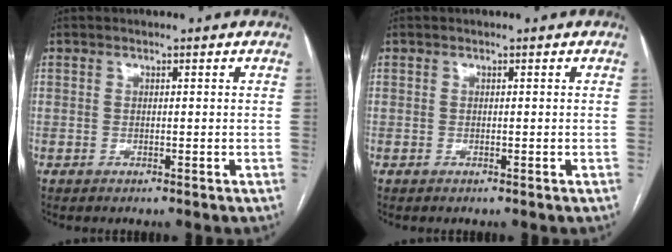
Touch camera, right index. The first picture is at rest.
{"total": 0.0}